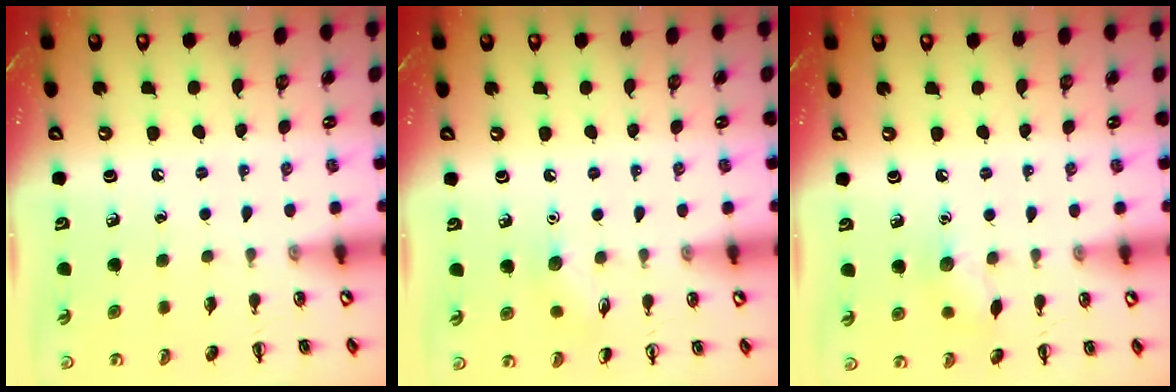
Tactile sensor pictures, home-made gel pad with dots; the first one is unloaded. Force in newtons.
{"total": 5.7, "press": 5.5, "slide": 1.5}
{"total": 6.9, "press": 6.8, "slide": 1.5}